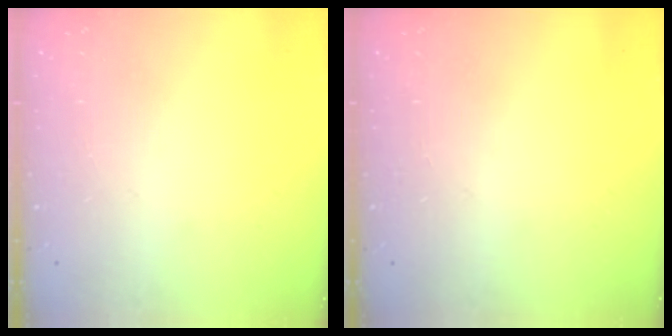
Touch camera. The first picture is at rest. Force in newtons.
{"total": 0.0}